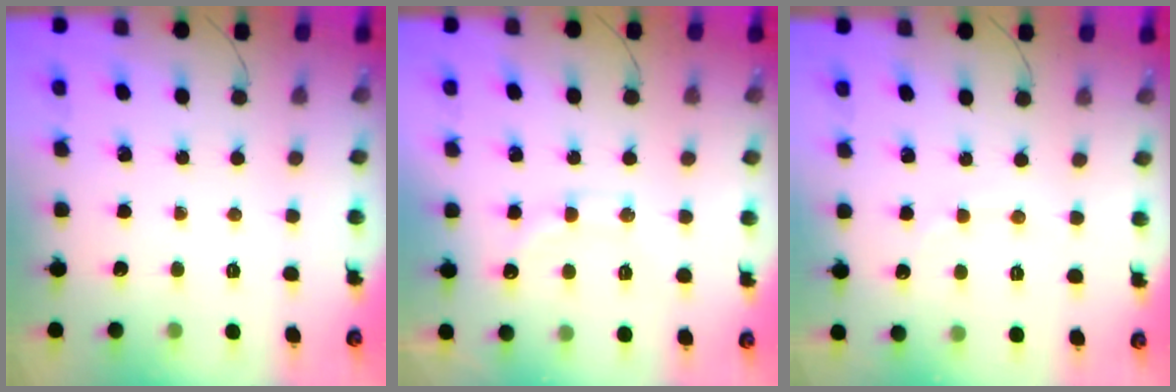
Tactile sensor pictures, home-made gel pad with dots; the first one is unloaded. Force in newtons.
{"total": 12.6, "press": 12.6, "slide": 1.0}
{"total": 6.3, "press": 6.2, "slide": 1.3}